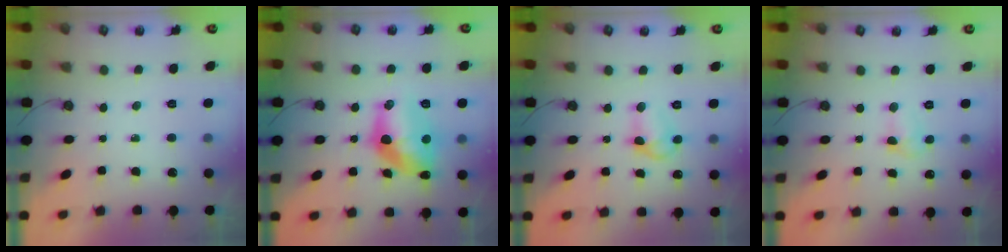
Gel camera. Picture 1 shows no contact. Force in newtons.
{"total": 14.5, "press": 14.5, "slide": 0.7}
{"total": 8.2, "press": 8.2, "slide": 0.4}
{"total": 4.0, "press": 4.0, "slide": 0.6}